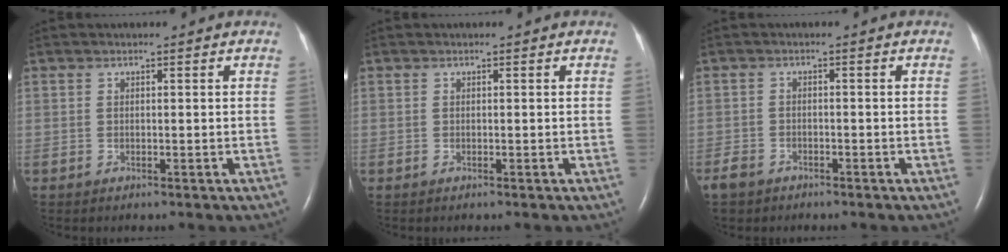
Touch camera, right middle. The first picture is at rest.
{"total": 0.0}
{"total": 3.6, "force": [-2.8, 2.1, 0.9], "torque": [-0.024, 0.000, -0.049]}